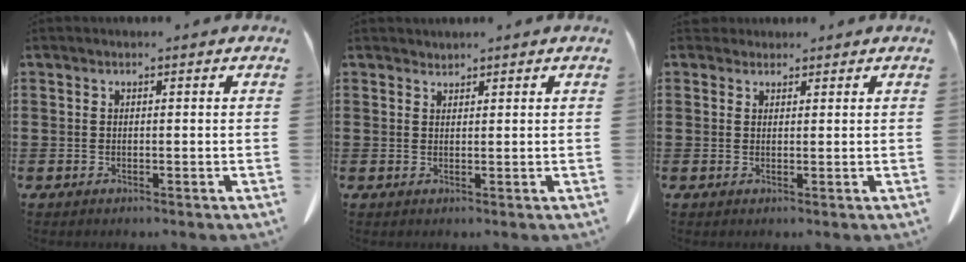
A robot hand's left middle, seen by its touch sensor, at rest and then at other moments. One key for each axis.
{"total": 1.1, "fx": 1.1, "fy": 0.2, "fz": -0.1, "tx": -0.001, "ty": -0.001, "tz": 0.021}
{"total": 1.6, "fx": 1.4, "fy": 0.7, "fz": 0.0, "tx": -0.004, "ty": 0.003, "tz": 0.028}